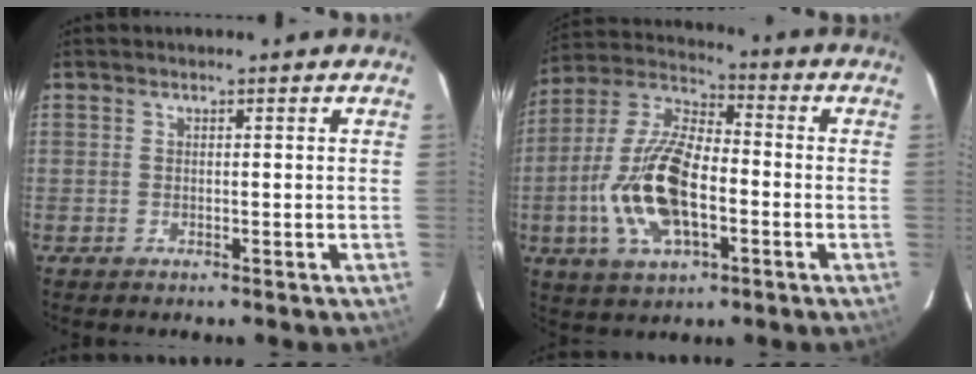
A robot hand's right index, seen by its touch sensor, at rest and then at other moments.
{"total": 15.9, "force": [-4.3, 7.2, 13.6], "torque": [-0.286, 0.002, -0.084]}